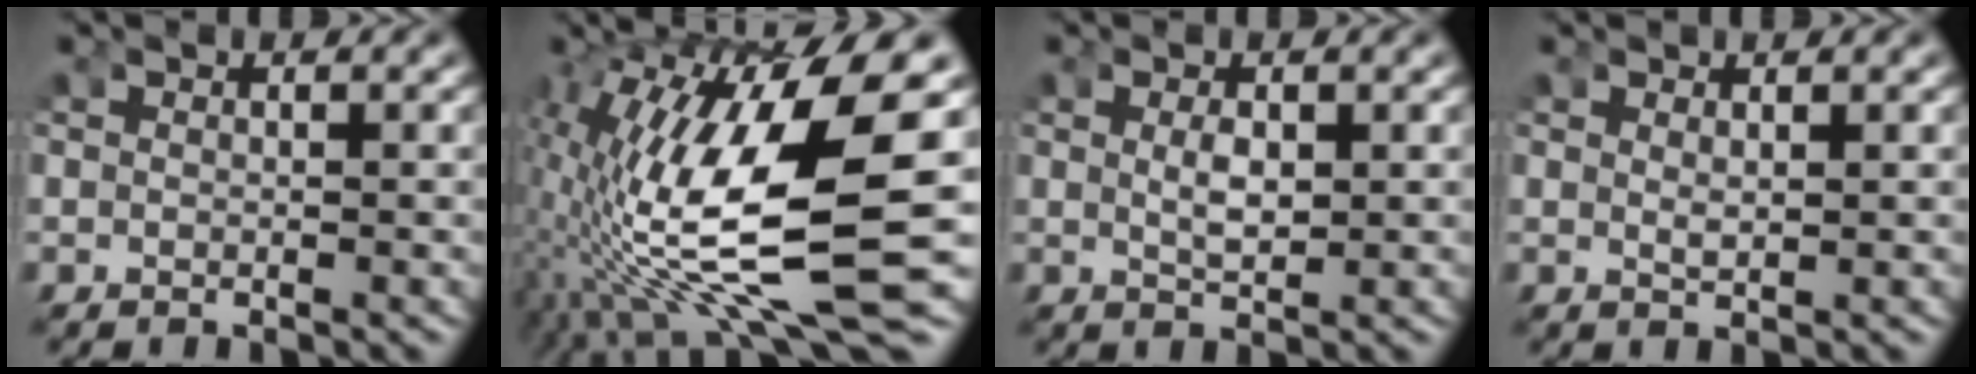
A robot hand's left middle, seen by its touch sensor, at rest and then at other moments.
{"total": 15.9, "force": [-2.9, 6.8, 14.1], "torque": [-0.245, -0.023, -0.028]}
{"total": 1.9, "force": [0.2, 0.6, 1.8], "torque": [-0.037, -0.013, 0.014]}
{"total": 0.7, "force": [0.4, -0.2, 0.5], "torque": [-0.018, -0.011, 0.017]}